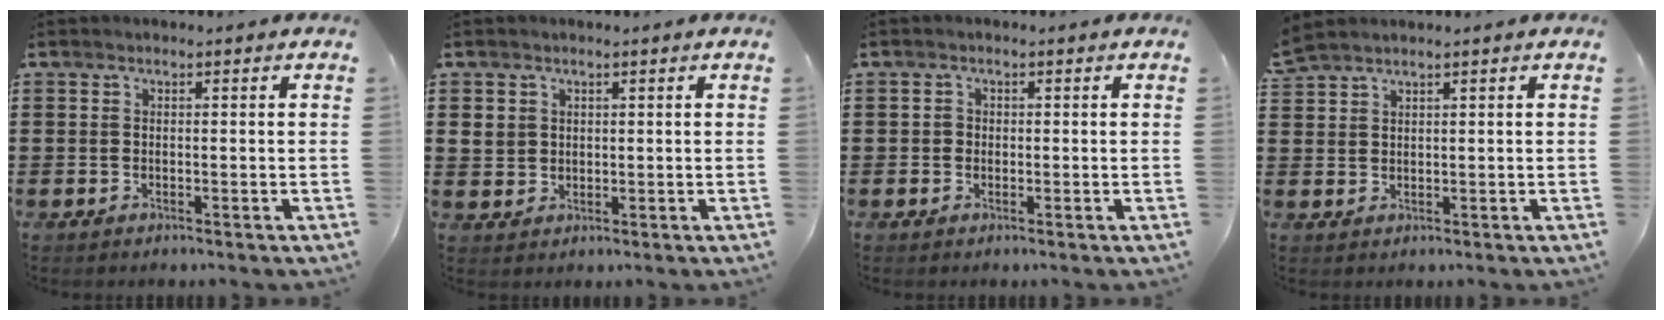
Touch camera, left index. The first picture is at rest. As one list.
[{"total": 2.2, "force": [1.0, 2.0, 0.4], "torque": [-0.018, 0.006, 0.017]}, {"total": 1.0, "force": [0.1, 1.0, 0.4], "torque": [-0.011, 0.006, 0.000]}, {"total": 2.0, "force": [1.8, 0.1, 0.7], "torque": [-0.019, 0.001, 0.036]}]